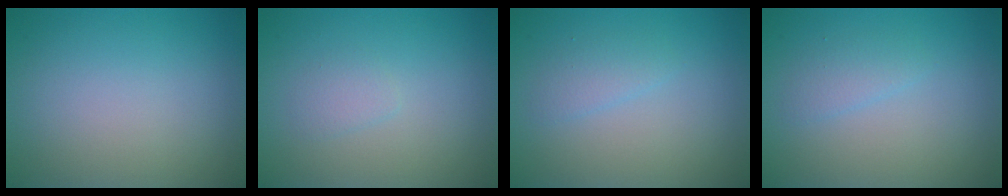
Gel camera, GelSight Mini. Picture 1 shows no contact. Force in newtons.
{"total": 1.0, "press": 1.0, "slide": 0.1}
{"total": 1.3, "press": 1.3, "slide": 0.1}
{"total": 1.3, "press": 1.3, "slide": 0.1}